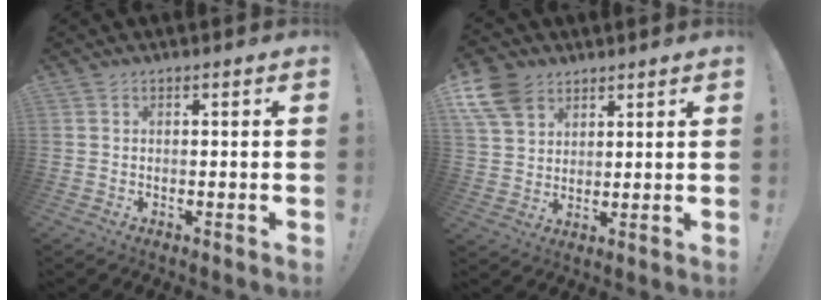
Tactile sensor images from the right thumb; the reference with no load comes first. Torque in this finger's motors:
{"motor_torque": [-0.38, 0.56, 0.14, 0.23, 0.17]}